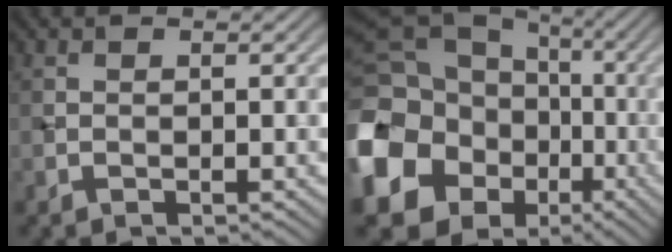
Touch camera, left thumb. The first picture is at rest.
{"total": 20.6, "force": [-5.1, 17.5, 9.7], "torque": [-0.253, -0.039, -0.109]}